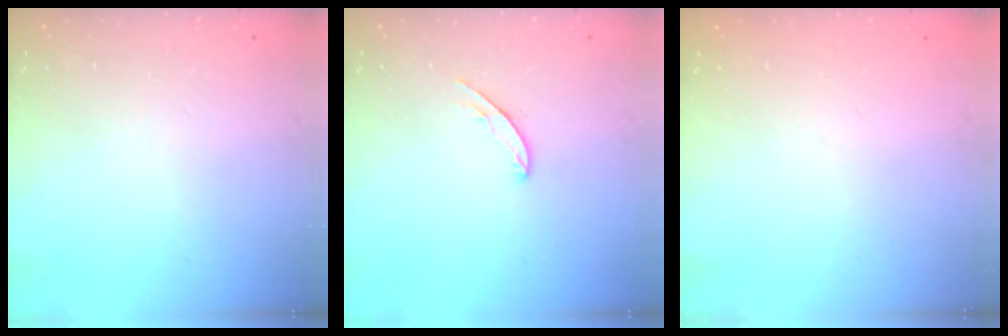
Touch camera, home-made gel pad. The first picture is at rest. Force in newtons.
{"total": 4.2, "press": 4.2, "slide": 0.2}
{"total": 0.0}